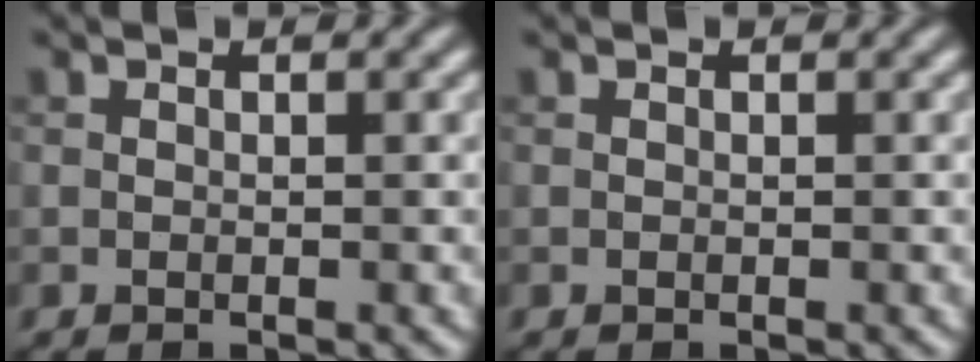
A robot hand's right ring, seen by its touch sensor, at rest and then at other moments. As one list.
[{"total": 0.0}]